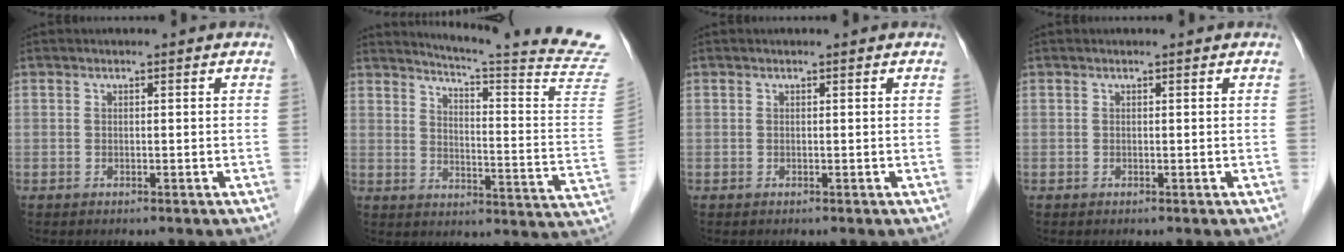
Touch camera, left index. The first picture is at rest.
{"total": 20.7, "force": [19.3, -3.2, 6.7], "torque": [-0.117, -0.153, 0.226]}
{"total": 0.0}
{"total": 0.0}